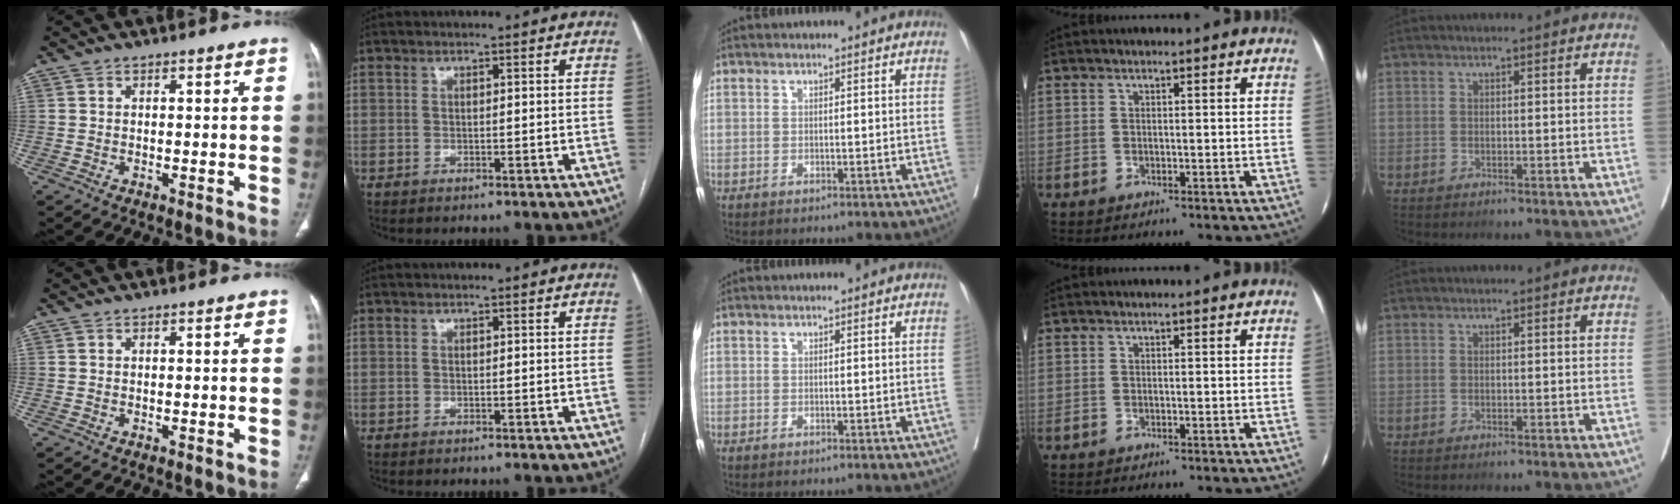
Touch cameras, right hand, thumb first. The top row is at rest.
{}